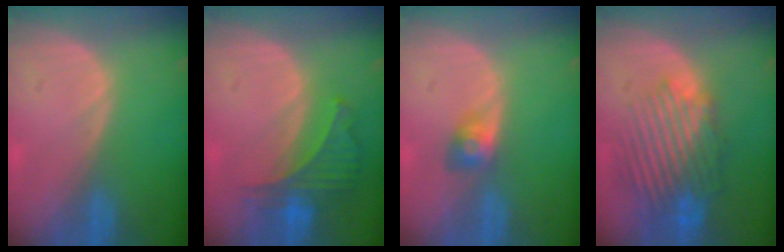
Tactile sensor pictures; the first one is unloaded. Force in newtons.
{"total": 6.4, "press": 5.9, "slide": 2.3}
{"total": 2.8, "press": 2.6, "slide": 1.1}
{"total": 10.2, "press": 9.1, "slide": 4.7}